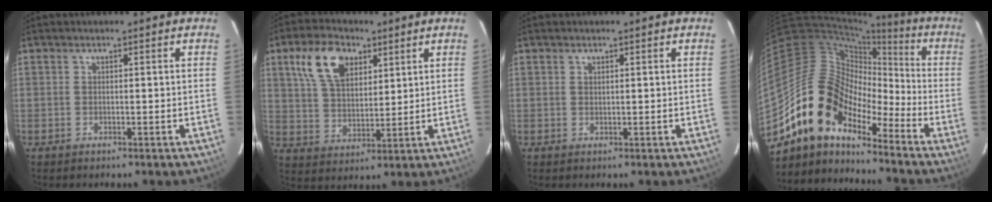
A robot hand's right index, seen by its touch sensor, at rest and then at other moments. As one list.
[{"total": 11.8, "force": [5.8, 6.8, 7.7], "torque": [-0.149, 0.025, 0.112]}, {"total": 0.5, "force": [0.4, 0.2, 0.2], "torque": [-0.005, 0.001, 0.008]}, {"total": 14.6, "force": [-11.5, 6.8, 6.1], "torque": [-0.108, 0.020, -0.226]}]